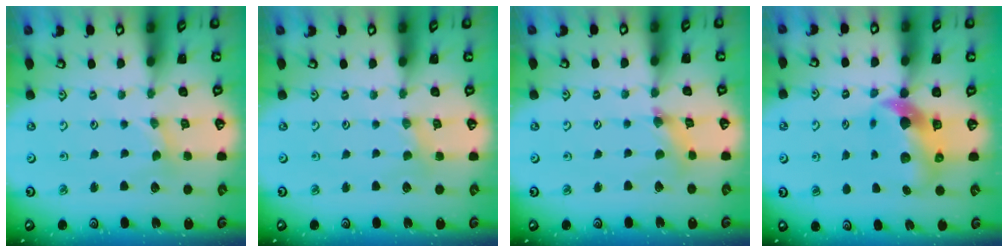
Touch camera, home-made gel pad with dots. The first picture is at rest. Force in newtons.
{"total": 0.8, "press": 0.8, "slide": 0.2}
{"total": 2.5, "press": 2.5, "slide": 0.2}
{"total": 8.9, "press": 8.8, "slide": 1.3}